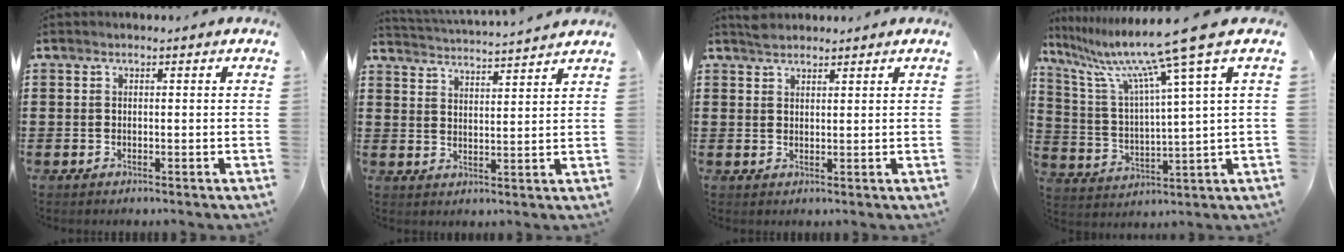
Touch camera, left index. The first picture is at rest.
{"total": 3.3, "force": [3.2, -0.7, -0.1], "torque": [-0.014, -0.027, 0.053]}
{"total": 1.9, "force": [1.8, 0.6, 0.2], "torque": [-0.008, 0.002, 0.036]}
{"total": 11.8, "force": [8.2, -1.1, 8.4], "torque": [-0.192, -0.042, 0.125]}